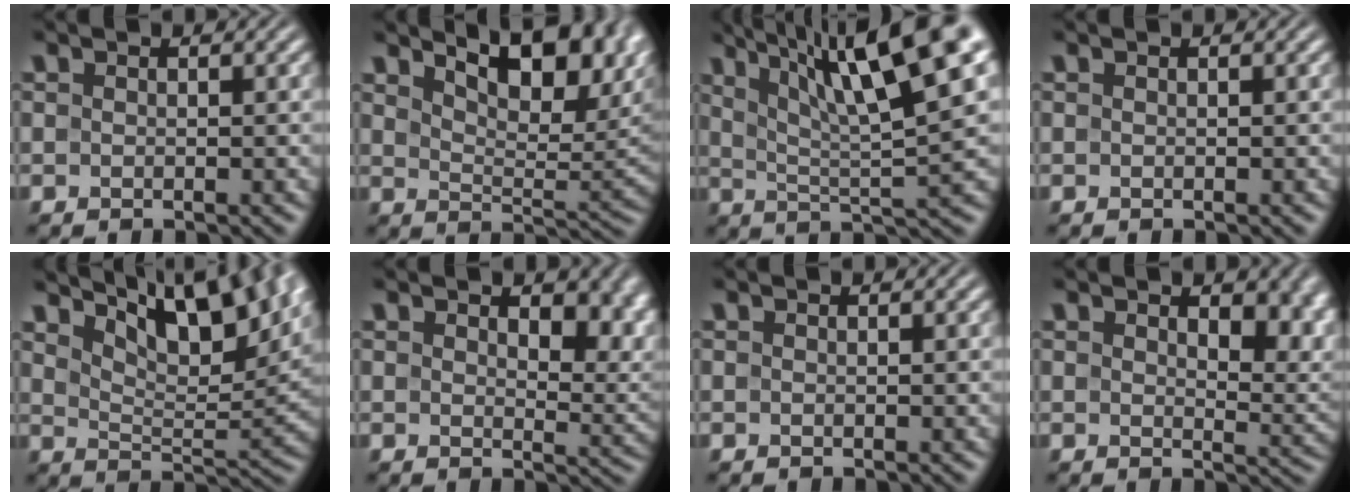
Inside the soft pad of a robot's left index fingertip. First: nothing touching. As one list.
[{"total": 10.1, "force": [5.2, 4.0, 7.7], "torque": [-0.107, 0.011, 0.076]}, {"total": 13.4, "force": [6.4, 3.0, 11.3], "torque": [-0.171, 0.018, 0.107]}, {"total": 0.0}, {"total": 10.8, "force": [7.0, 3.7, 7.4], "torque": [-0.110, 0.019, 0.093]}, {"total": 6.8, "force": [2.6, 3.8, 5.0], "torque": [-0.056, -0.007, 0.042]}, {"total": 0.0}, {"total": 6.1, "force": [2.4, 3.3, 4.5], "torque": [-0.056, -0.008, 0.038]}]